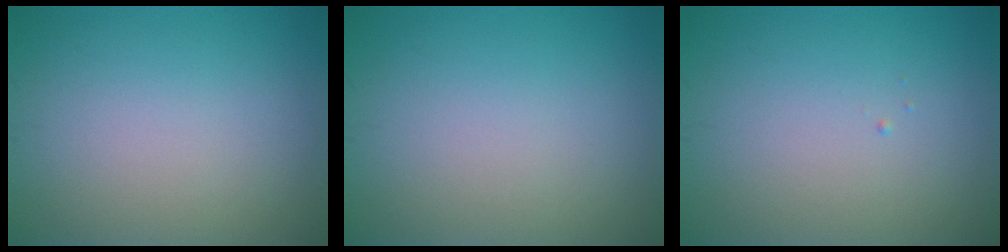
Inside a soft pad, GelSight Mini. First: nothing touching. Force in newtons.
{"total": 0.0}
{"total": 0.0}